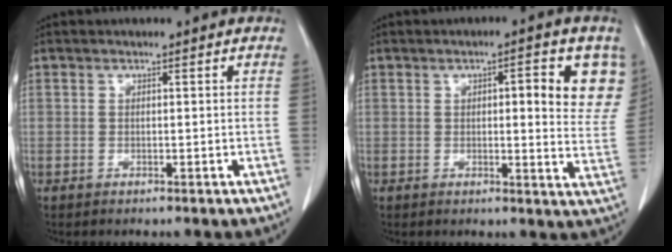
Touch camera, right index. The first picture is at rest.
{"total": 9.5, "force": [3.3, 2.2, 8.6], "torque": [-0.097, -0.001, 0.034]}